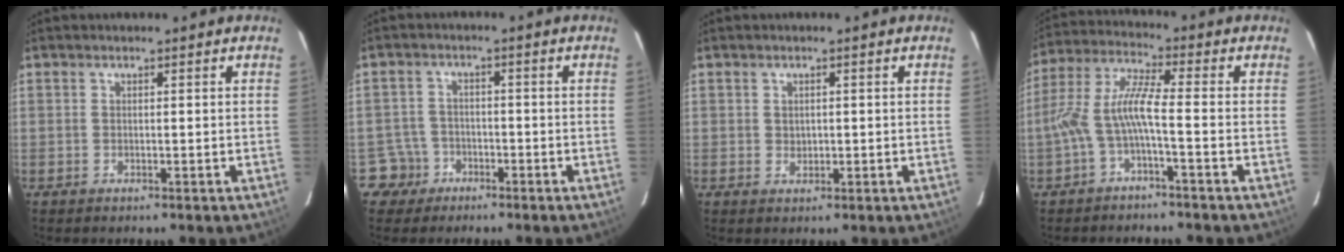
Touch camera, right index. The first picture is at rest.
{"total": 4.6, "force": [-2.6, 3.8, -0.4], "torque": [0.000, 0.020, -0.048]}
{"total": 1.3, "force": [0.2, 1.2, 0.6], "torque": [-0.006, 0.003, 0.005]}
{"total": 7.4, "force": [-2.8, 0.6, 6.8], "torque": [-0.162, 0.012, -0.053]}